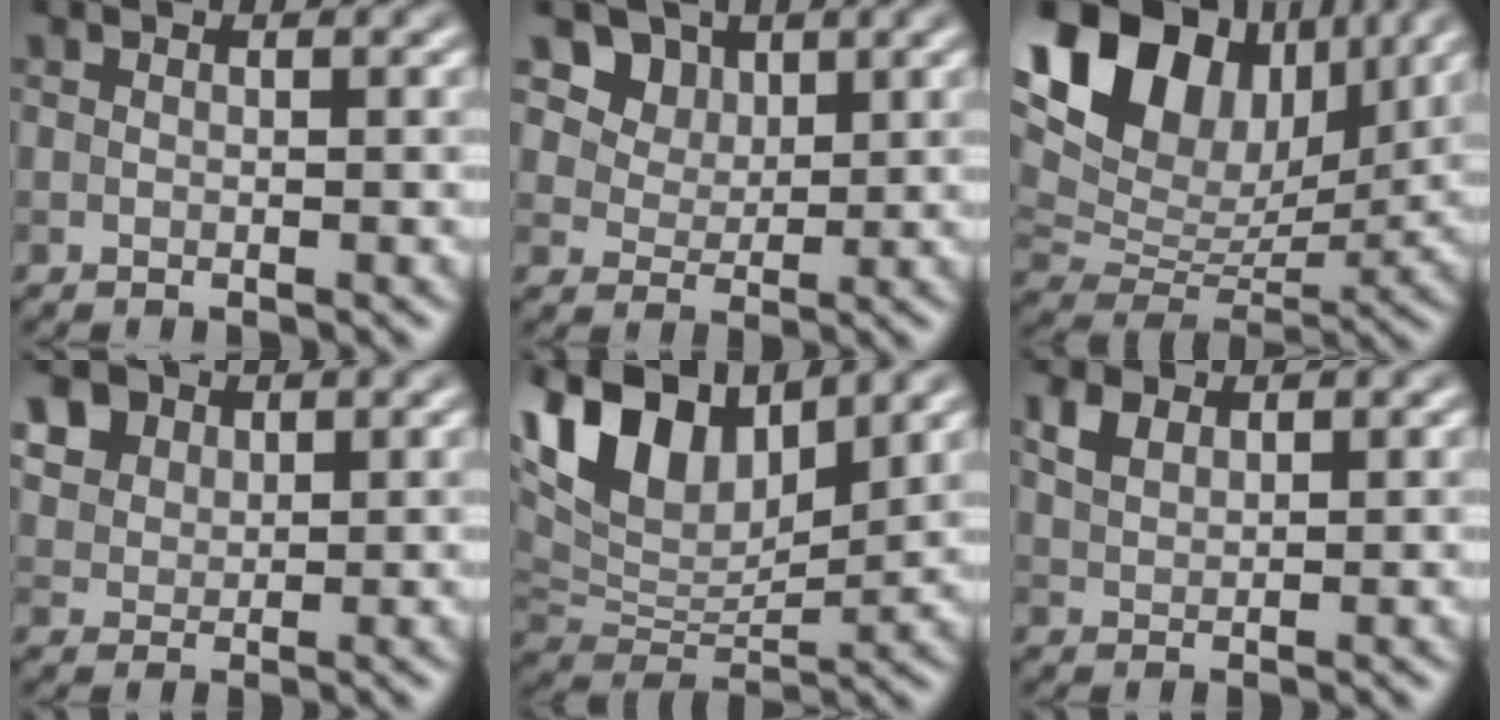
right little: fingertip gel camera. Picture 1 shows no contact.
{"total": 7.2, "force": [4.3, 5.0, 2.8], "torque": [-0.062, -0.003, 0.075]}
{"total": 15.0, "force": [7.1, 9.4, 9.3], "torque": [-0.194, 0.044, 0.130]}
{"total": 7.5, "force": [4.3, 5.1, 3.4], "torque": [-0.108, 0.016, 0.077]}
{"total": 11.5, "force": [6.4, 6.0, 7.5], "torque": [-0.171, 0.028, 0.116]}
{"total": 2.1, "force": [1.4, 1.2, 1.0], "torque": [-0.029, 0.005, 0.032]}